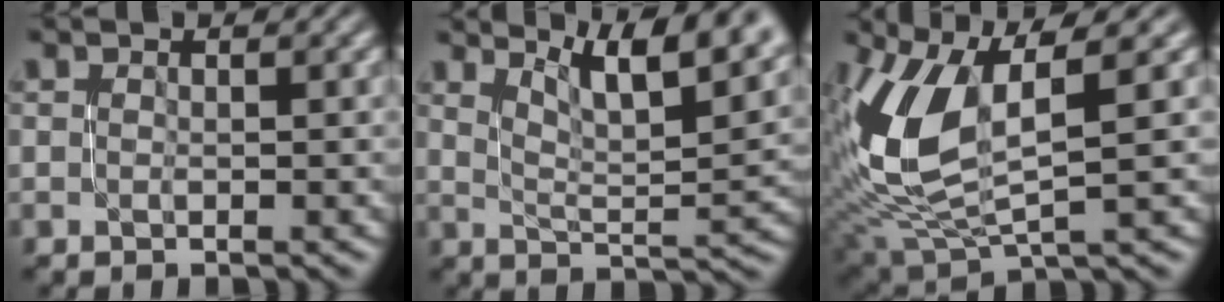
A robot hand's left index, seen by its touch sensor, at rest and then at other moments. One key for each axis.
{"total": 9.7, "fx": 6.7, "fy": 2.4, "fz": 6.6, "tx": -0.087, "ty": 0.010, "tz": 0.095}
{"total": 8.9, "fx": 2.1, "fy": 4.0, "fz": 7.6, "tx": -0.185, "ty": -0.004, "tz": 0.046}